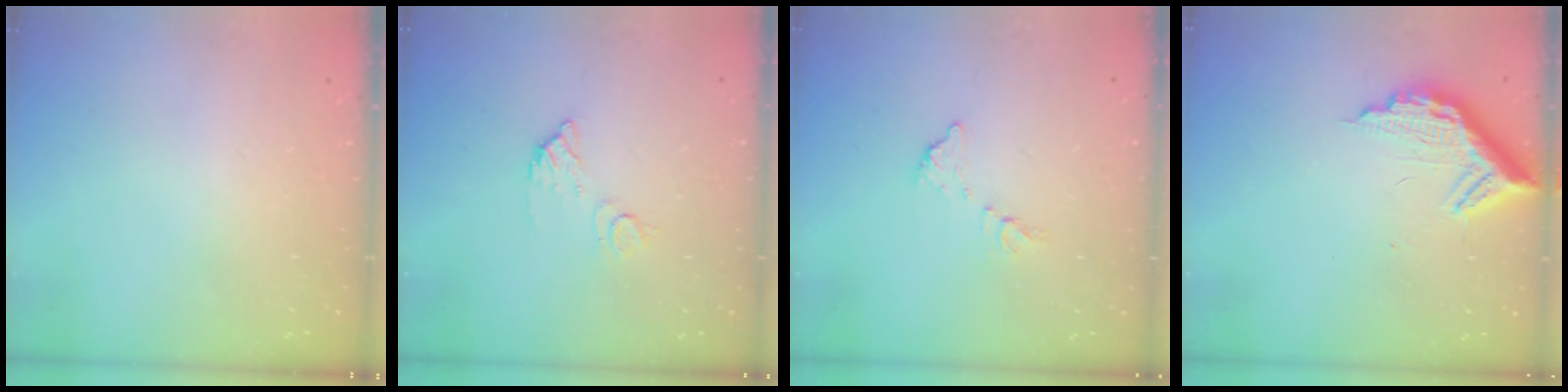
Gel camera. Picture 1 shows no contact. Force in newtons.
{"total": 6.2, "press": 6.1, "slide": 0.4}
{"total": 6.7, "press": 6.7, "slide": 0.3}
{"total": 11.6, "press": 11.5, "slide": 1.1}